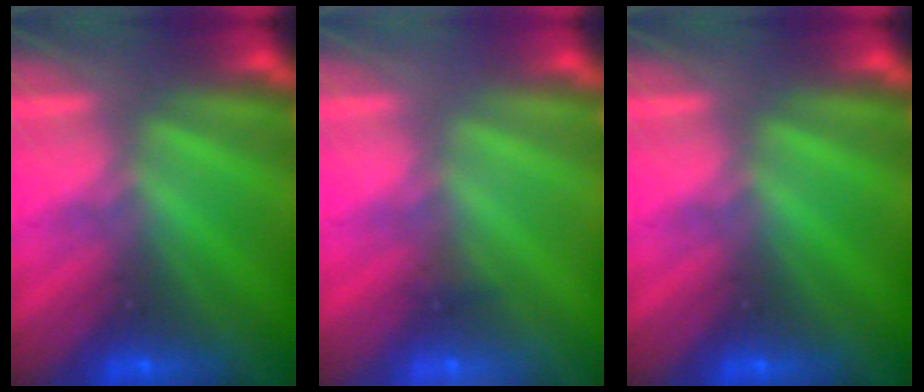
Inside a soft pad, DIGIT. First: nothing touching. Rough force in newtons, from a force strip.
{"total": 1.9}
{"total": 0.0}